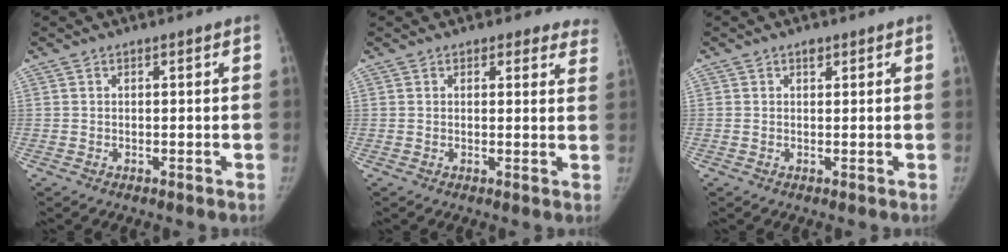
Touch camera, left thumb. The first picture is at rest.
{"total": 8.7, "force": [7.7, 3.8, 1.4], "torque": [0.050, -0.025, 0.057]}
{"total": 1.0, "force": [0.7, 0.6, 0.4], "torque": [0.004, -0.002, 0.011]}